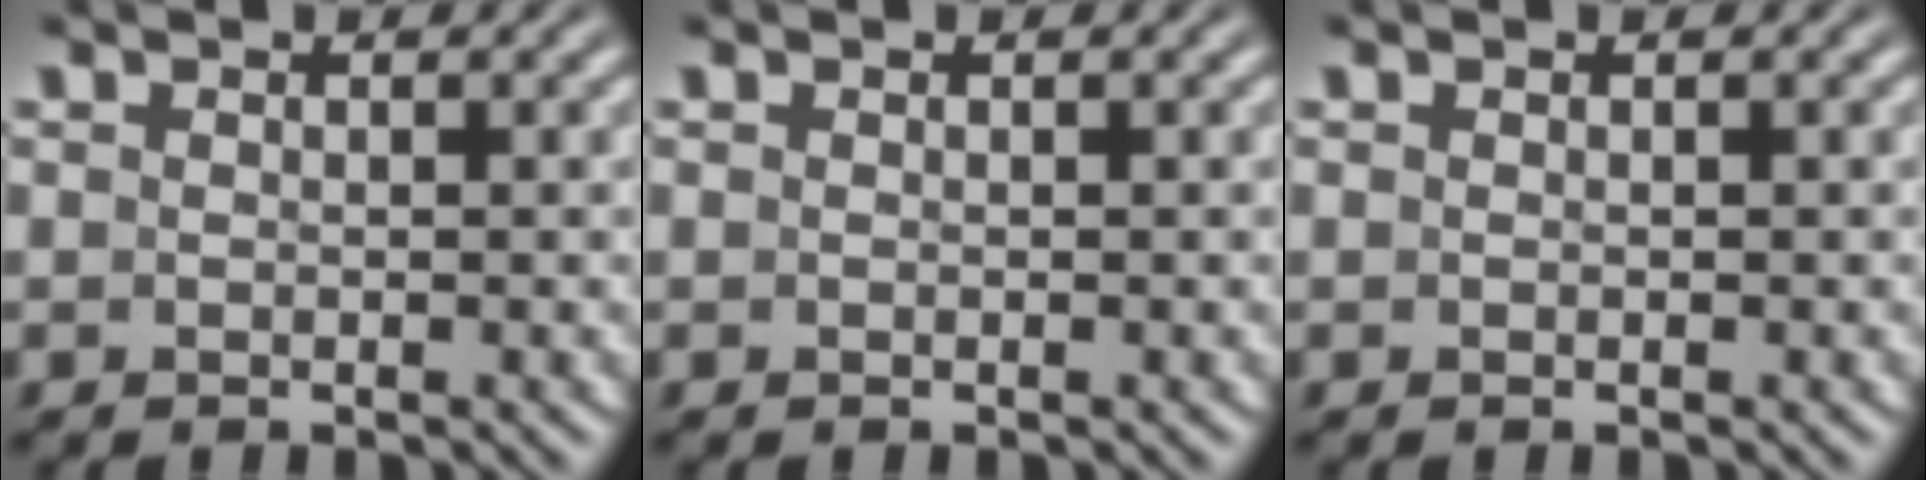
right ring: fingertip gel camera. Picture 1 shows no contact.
{"total": 0.0}
{"total": 0.0}